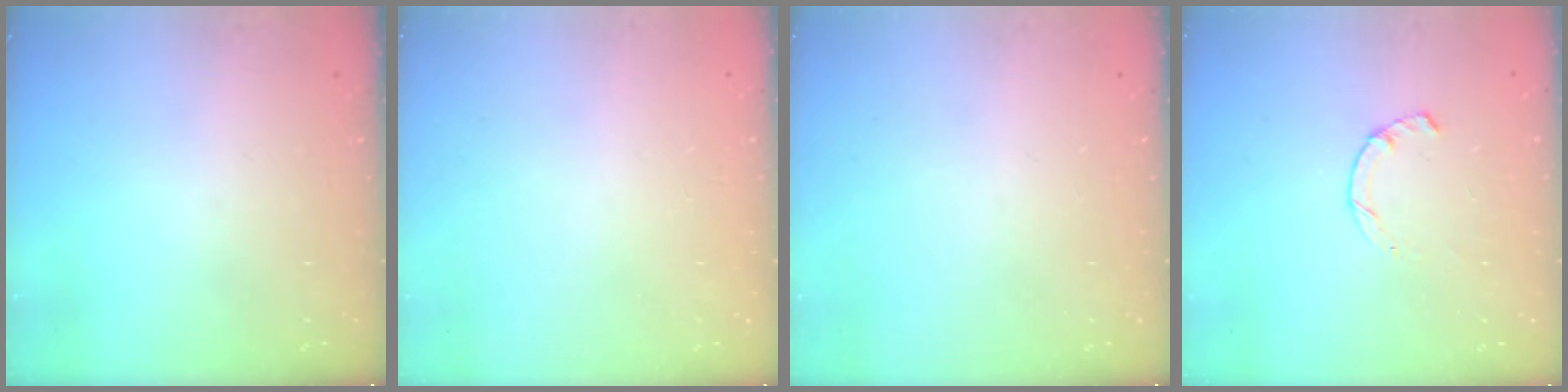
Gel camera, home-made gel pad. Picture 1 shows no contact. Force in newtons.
{"total": 2.6, "press": 2.6, "slide": 0.2}
{"total": 0.0}
{"total": 1.9, "press": 1.9, "slide": 0.3}